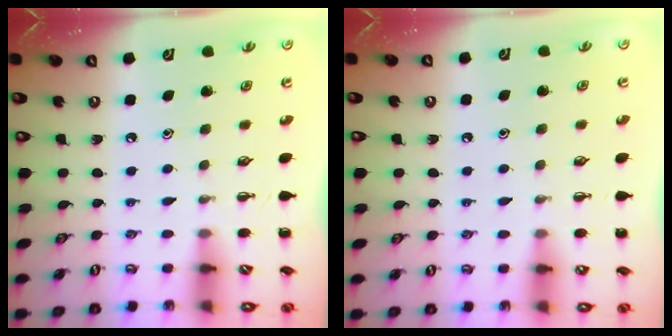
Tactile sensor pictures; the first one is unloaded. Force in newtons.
{"total": 3.5, "press": 3.2, "slide": 1.3}